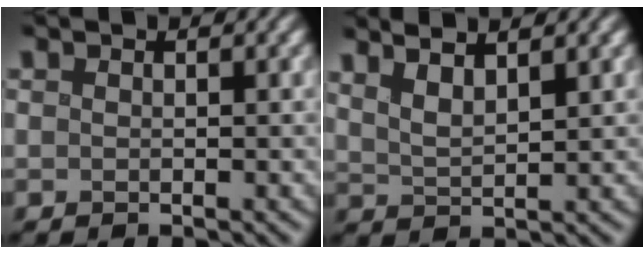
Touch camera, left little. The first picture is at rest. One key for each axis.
{"total": 3.0, "fx": 2.0, "fy": 0.6, "fz": 2.1, "tx": -0.043, "ty": 0.013, "tz": 0.039}